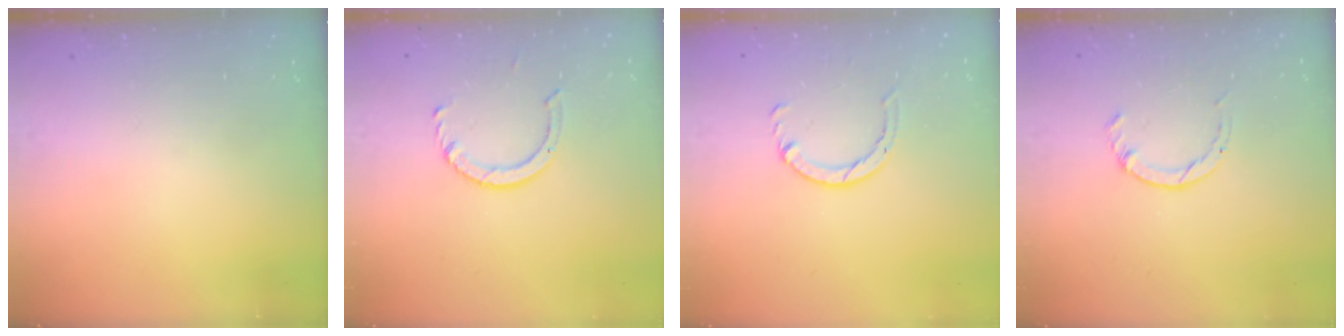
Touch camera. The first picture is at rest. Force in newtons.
{"total": 4.2, "press": 4.2, "slide": 0.3}
{"total": 3.6, "press": 3.5, "slide": 0.4}
{"total": 1.4, "press": 1.4, "slide": 0.2}